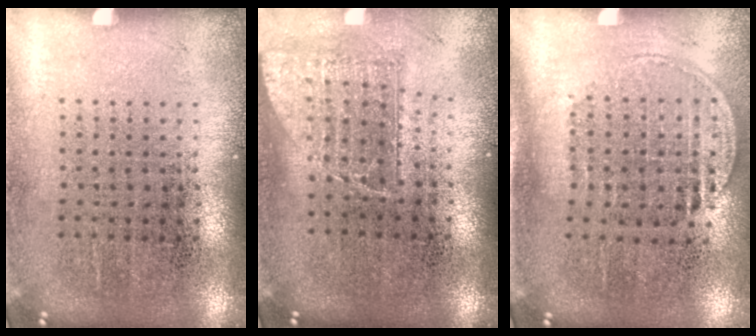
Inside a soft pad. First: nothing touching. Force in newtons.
{"total": 1.3, "press": 1.0, "slide": 0.8}
{"total": 1.5, "press": 1.3, "slide": 0.8}